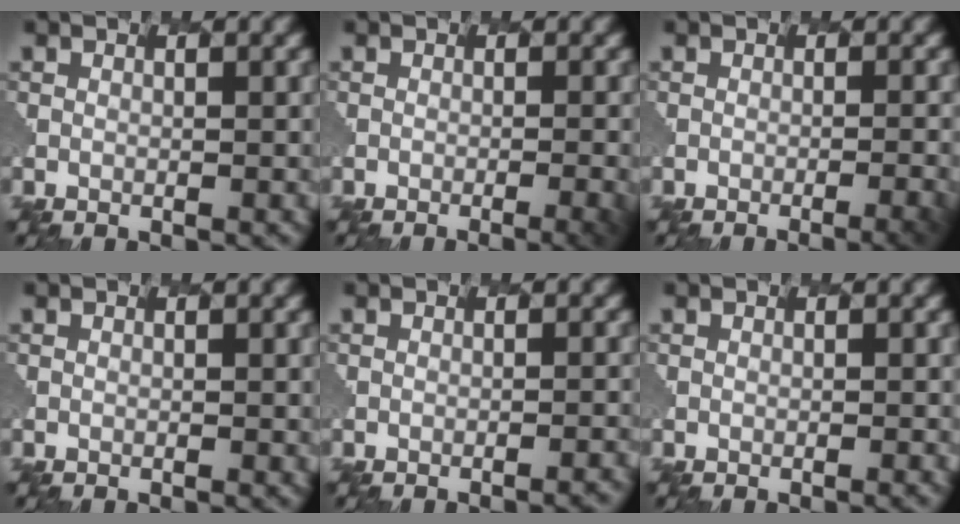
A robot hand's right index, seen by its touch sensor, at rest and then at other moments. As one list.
[{"total": 4.0, "force": [-1.5, 1.3, 3.4], "torque": [-0.031, 0.005, -0.011]}, {"total": 4.1, "force": [-2.0, 1.3, 3.3], "torque": [-0.025, 0.008, -0.020]}, {"total": 0.0}, {"total": 2.0, "force": [-1.5, 0.5, 1.3], "torque": [-0.002, 0.009, -0.016]}, {"total": 0.5, "force": [-0.3, 0.1, 0.4], "torque": [-0.003, 0.002, -0.009]}]